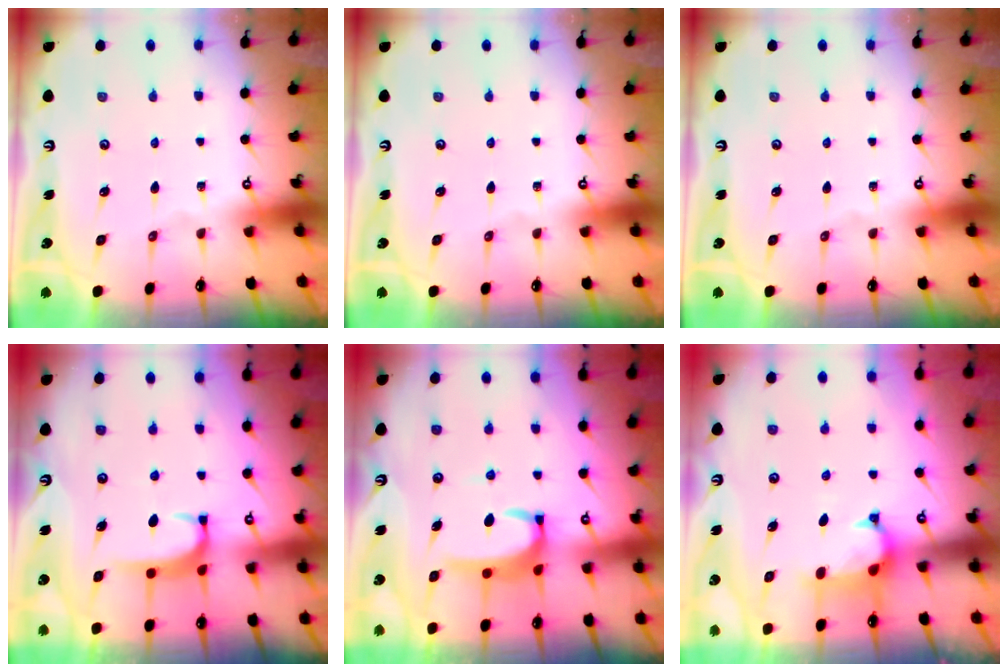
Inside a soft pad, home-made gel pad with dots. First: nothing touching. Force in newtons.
{"total": 0.0}
{"total": 0.0}
{"total": 1.6, "press": 1.6, "slide": 0.5}
{"total": 4.6, "press": 4.5, "slide": 0.6}
{"total": 0.7, "press": 0.1, "slide": 0.7}